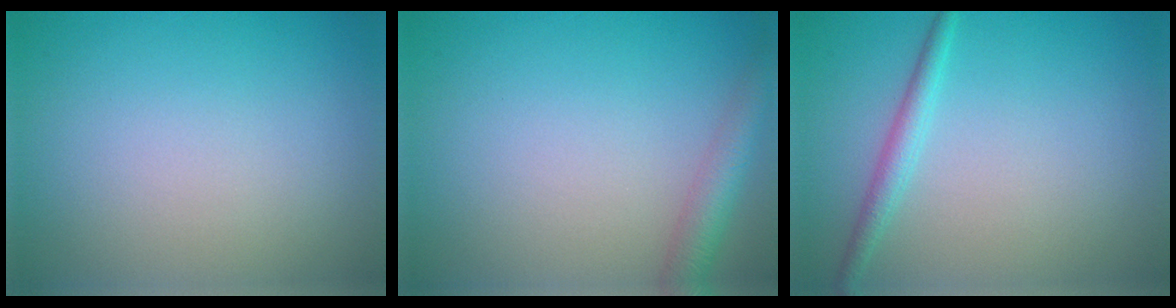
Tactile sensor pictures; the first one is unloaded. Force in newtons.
{"total": 3.0, "press": 3.0, "slide": 0.1}
{"total": 1.9, "press": 1.9, "slide": 0.2}